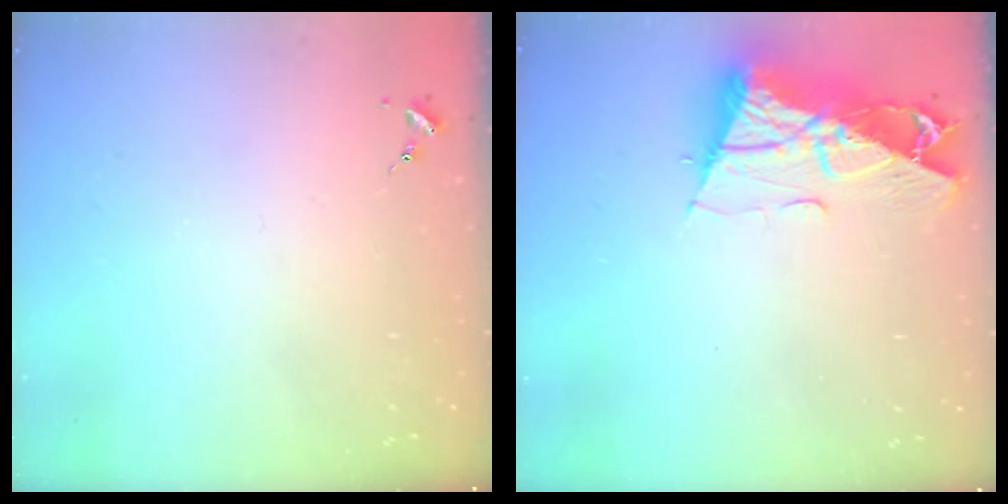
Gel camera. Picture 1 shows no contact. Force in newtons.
{"total": 14.4, "press": 14.3, "slide": 1.4}